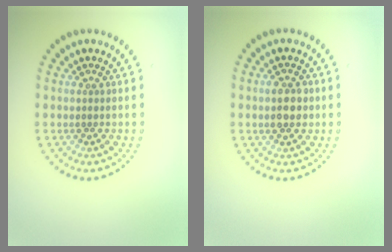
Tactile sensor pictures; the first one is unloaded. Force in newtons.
{"total": 3.0, "press": 3.0, "slide": 0.2}